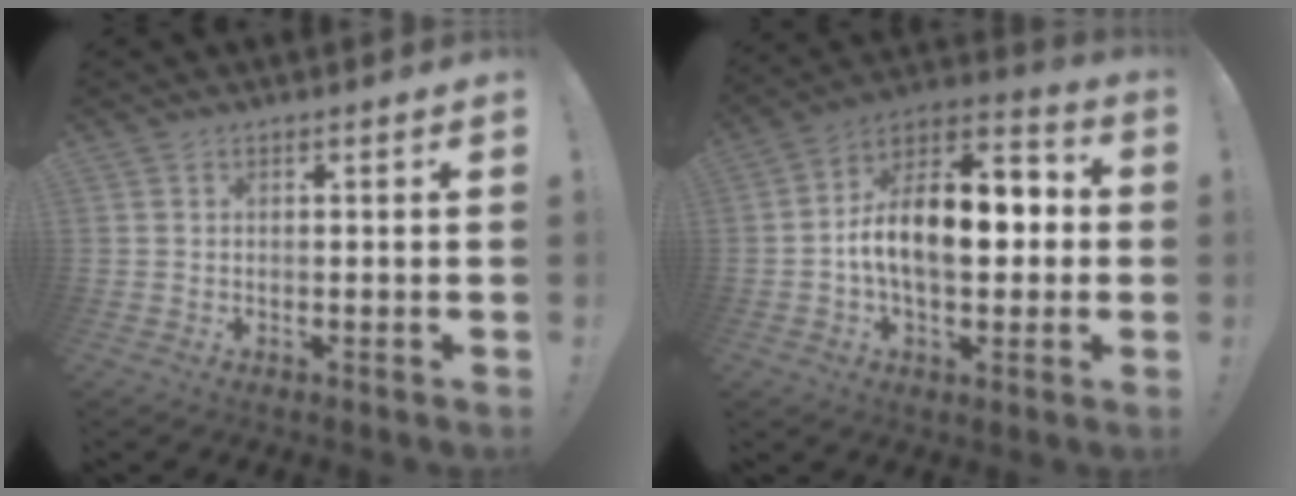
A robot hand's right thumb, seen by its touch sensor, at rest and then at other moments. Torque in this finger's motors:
{"motor_torque": [2.51, 2.50, 0.30, 0.04, 0.39]}